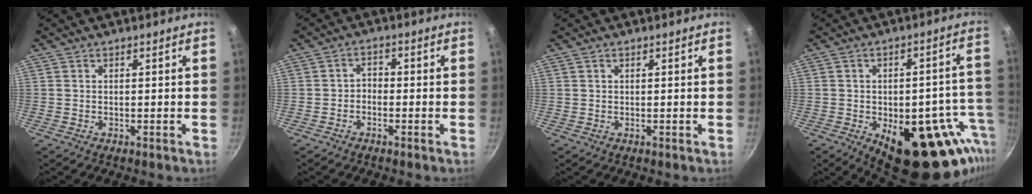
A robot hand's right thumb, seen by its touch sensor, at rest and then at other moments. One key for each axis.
{"total": 2.0, "fx": -1.2, "fy": 1.4, "fz": 0.9, "tx": -0.009, "ty": 0.018, "tz": -0.024}
{"total": 0.5, "fx": 0.3, "fy": 0.3, "fz": 0.3, "tx": -0.005, "ty": 0.003, "tz": 0.006}
{"total": 23.1, "fx": -8.4, "fy": 11.5, "fz": 18.3, "tx": -0.161, "ty": 0.013, "tz": -0.099}